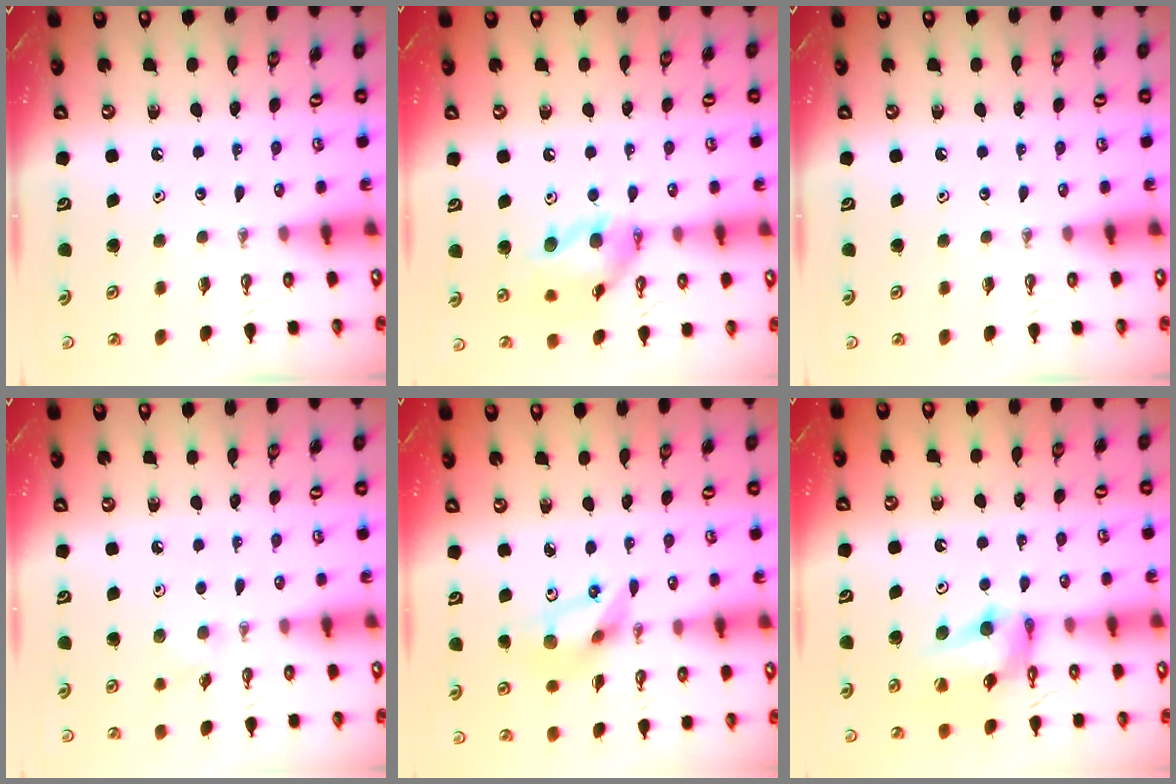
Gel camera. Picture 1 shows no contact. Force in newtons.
{"total": 14.1, "press": 13.6, "slide": 3.8}
{"total": 0.0}
{"total": 3.9, "press": 3.8, "slide": 0.8}
{"total": 9.7, "press": 9.3, "slide": 2.7}
{"total": 12.5, "press": 12.5, "slide": 1.0}